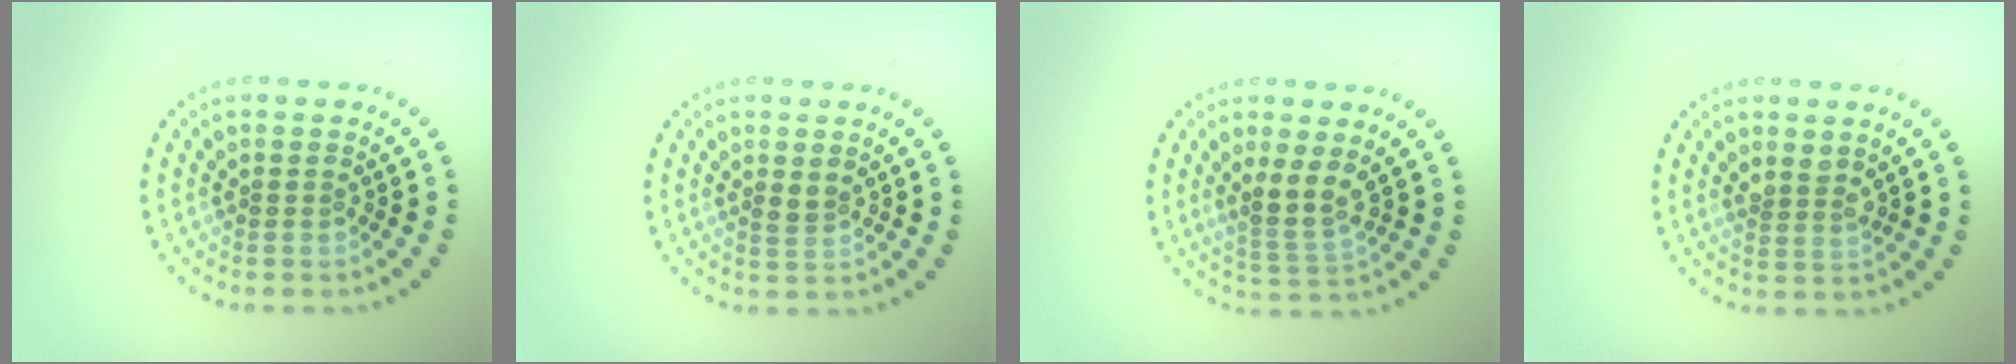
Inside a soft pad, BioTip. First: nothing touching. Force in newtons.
{"total": 1.1, "press": 0.9, "slide": 0.5}
{"total": 2.8, "press": 2.1, "slide": 1.8}
{"total": 1.5, "press": 1.2, "slide": 0.9}